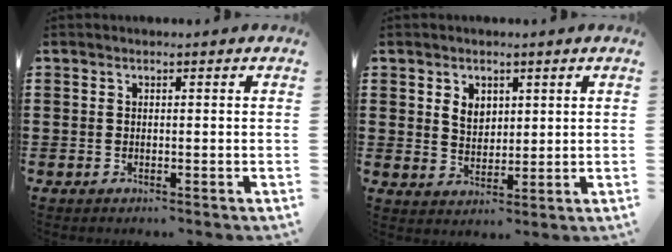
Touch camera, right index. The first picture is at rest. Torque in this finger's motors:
{"motor_torque": [0.02, 0.02, 0.08, 0.07]}